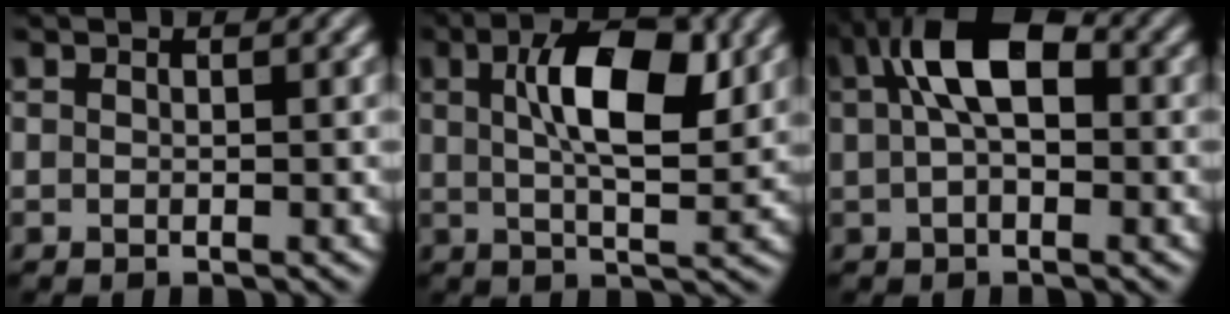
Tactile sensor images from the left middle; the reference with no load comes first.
{"total": 7.9, "force": [1.9, 3.0, 7.0], "torque": [-0.117, 0.006, 0.033]}
{"total": 6.9, "force": [1.6, 3.4, 5.8], "torque": [-0.108, 0.018, 0.021]}